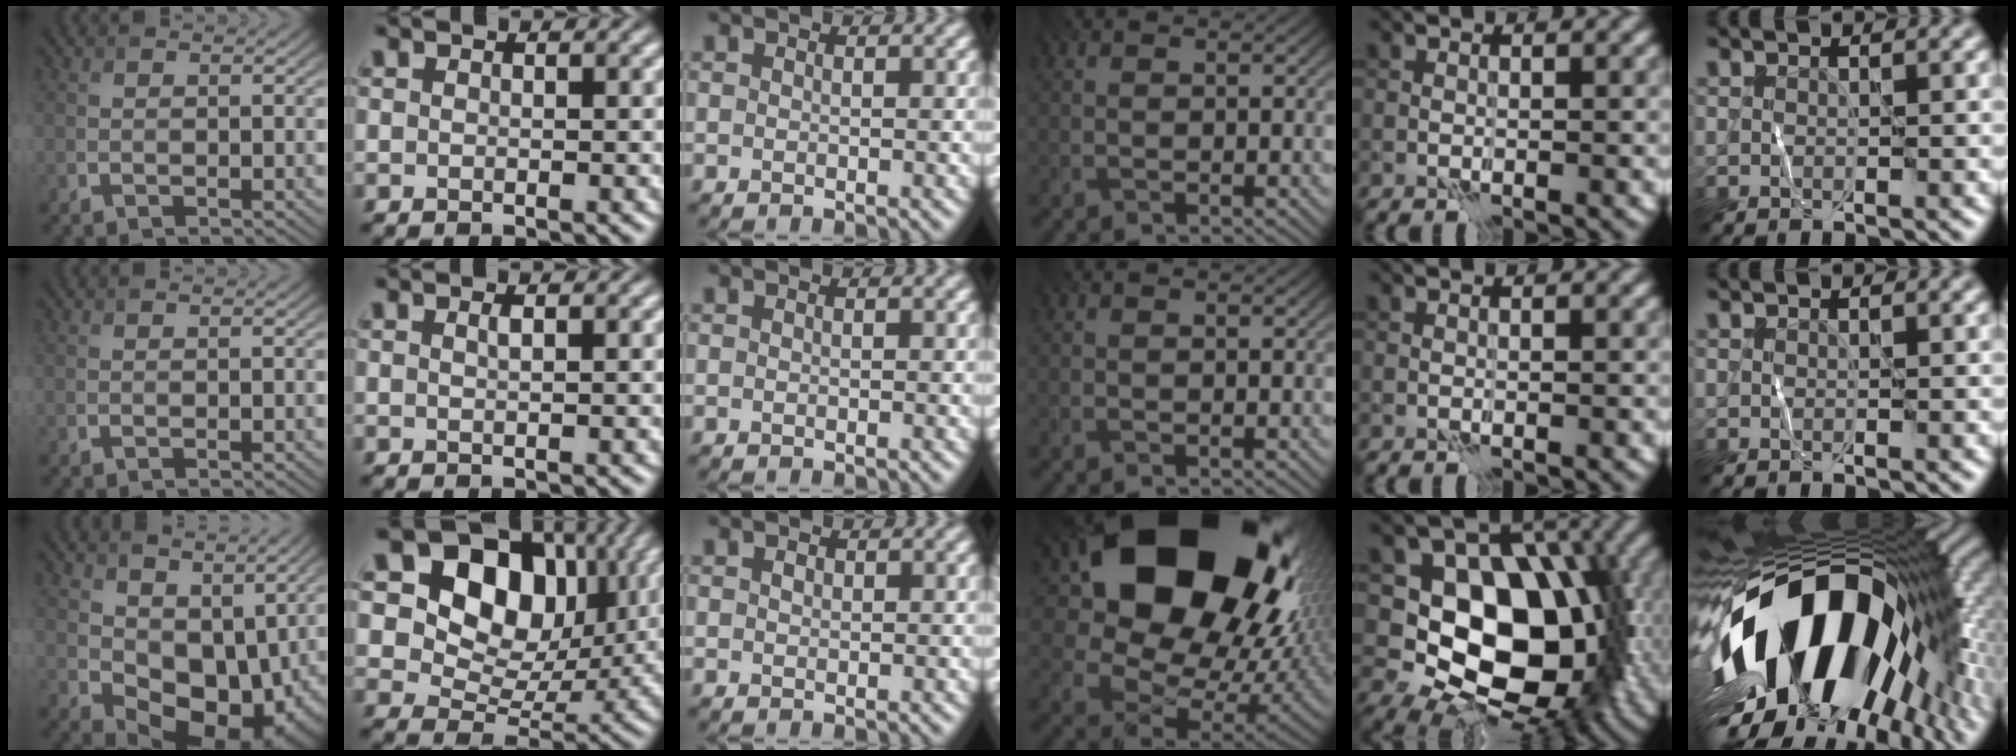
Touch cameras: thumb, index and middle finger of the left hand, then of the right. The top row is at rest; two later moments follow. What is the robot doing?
{"motion": "wipe", "object": "whiteboard"}